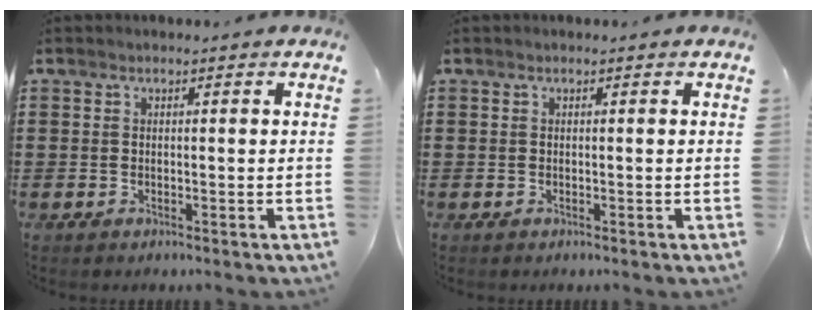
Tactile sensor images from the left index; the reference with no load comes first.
{"total": 0.0}